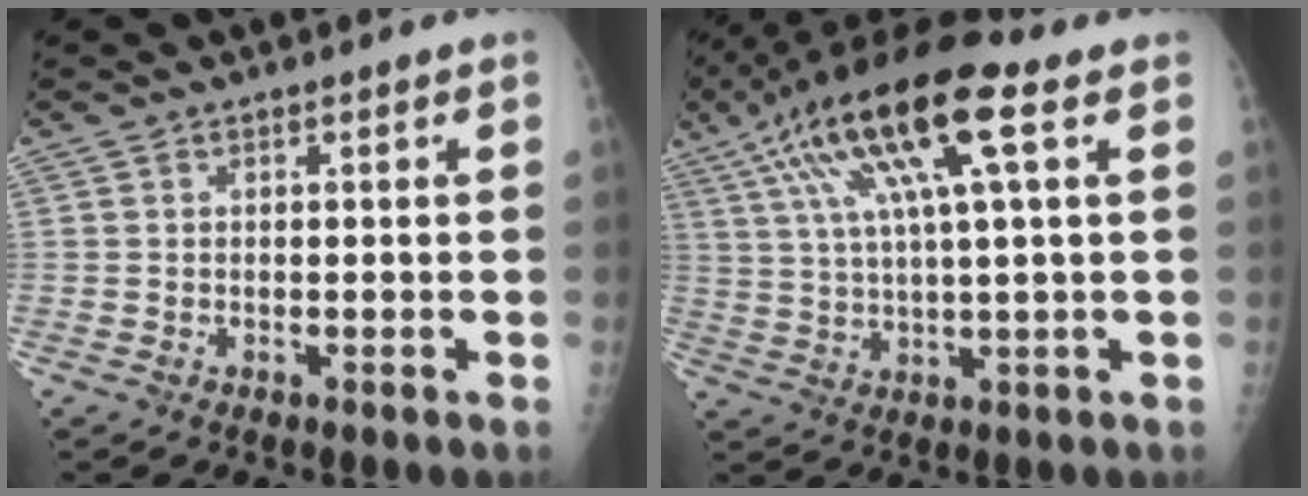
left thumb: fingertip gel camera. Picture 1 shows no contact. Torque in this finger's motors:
{"motor_torque": [0.40, 0.96, 2.07, -0.70, 0.57]}